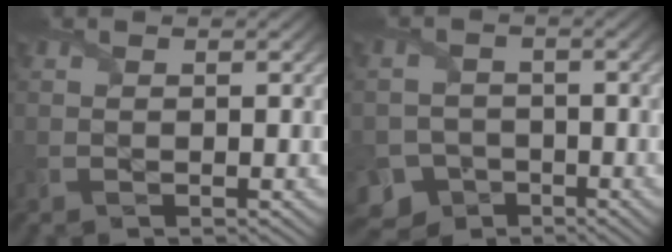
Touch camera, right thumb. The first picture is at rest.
{"total": 7.2, "force": [-4.3, 5.5, 1.5], "torque": [-0.030, -0.025, -0.083]}